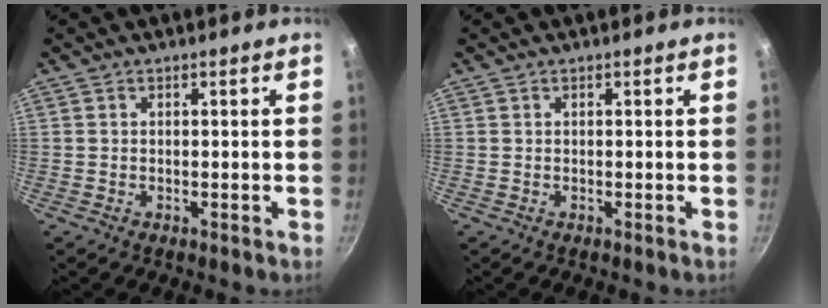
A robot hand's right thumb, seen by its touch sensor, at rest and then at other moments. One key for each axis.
{"total": 0.0}